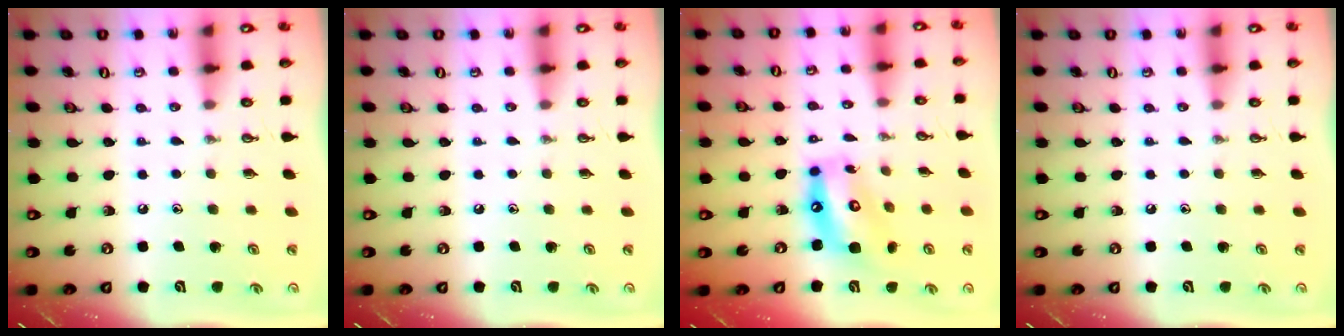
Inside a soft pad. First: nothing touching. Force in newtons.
{"total": 0.0}
{"total": 14.1, "press": 14.0, "slide": 1.5}
{"total": 0.0}